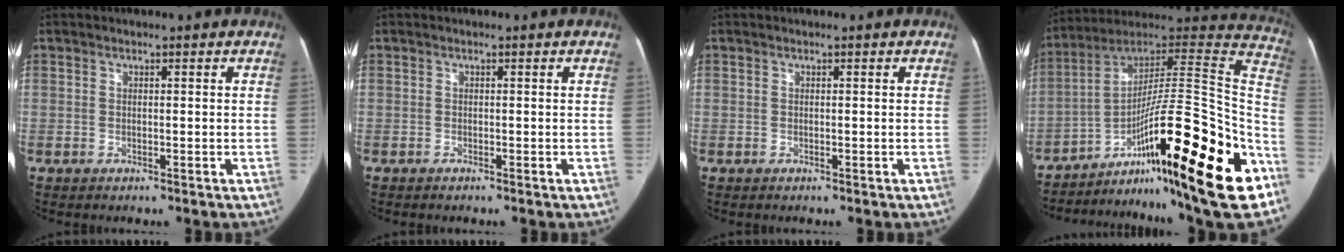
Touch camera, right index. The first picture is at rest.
{"total": 0.0}
{"total": 0.0}
{"total": 31.5, "force": [-14.1, 3.2, 28.0], "torque": [-0.331, 0.023, -0.224]}